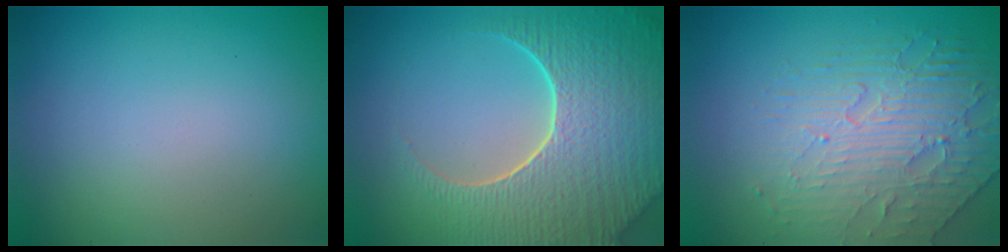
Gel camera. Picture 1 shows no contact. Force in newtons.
{"total": 9.4, "press": 6.7, "slide": 6.6}
{"total": 4.3, "press": 4.0, "slide": 1.7}